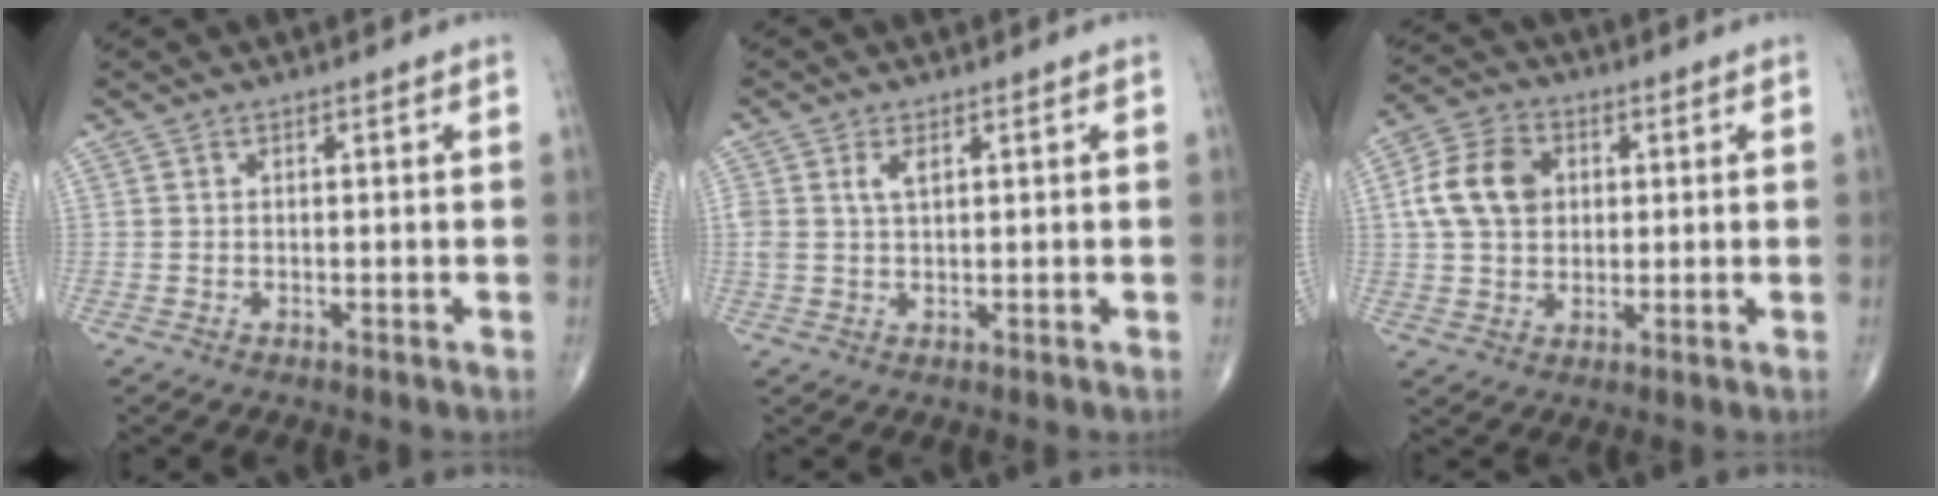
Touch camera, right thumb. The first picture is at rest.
{"total": 2.7, "force": [1.1, 1.4, 2.1], "torque": [-0.043, 0.003, 0.025]}
{"total": 10.9, "force": [1.9, 8.2, 7.0], "torque": [-0.117, 0.010, 0.029]}